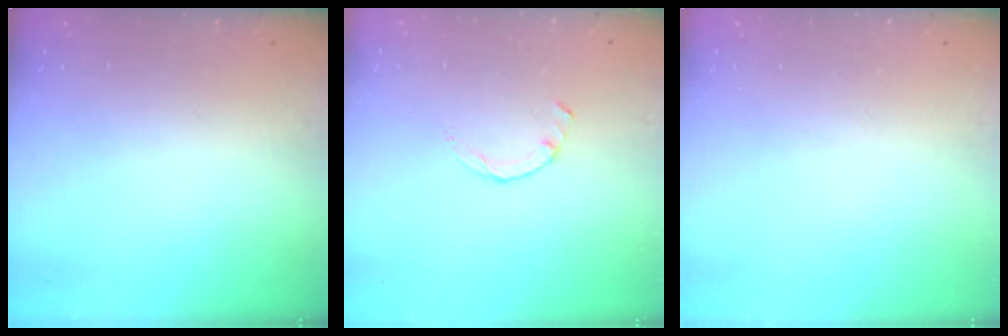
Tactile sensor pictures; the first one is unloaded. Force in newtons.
{"total": 0.8, "press": 0.7, "slide": 0.2}
{"total": 0.0}